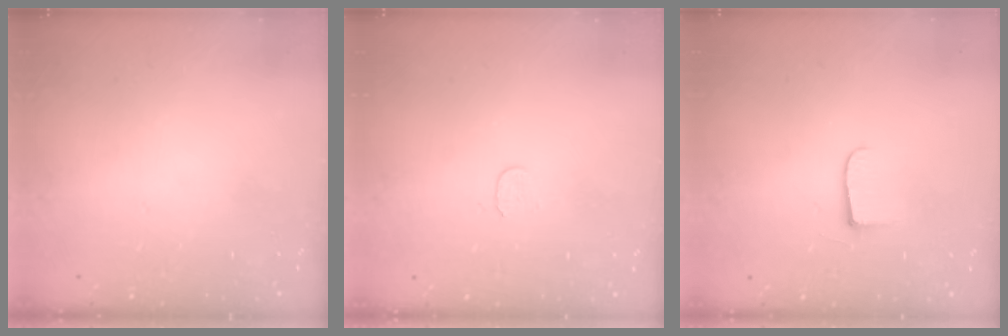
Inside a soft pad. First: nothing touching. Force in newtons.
{"total": 3.7, "press": 3.7, "slide": 0.3}
{"total": 6.1, "press": 6.1, "slide": 0.6}